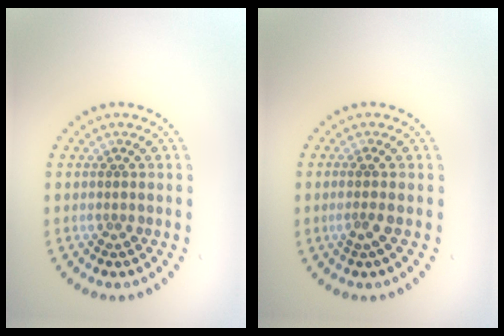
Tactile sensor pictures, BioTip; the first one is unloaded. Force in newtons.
{"total": 1.4, "press": 1.1, "slide": 0.8}